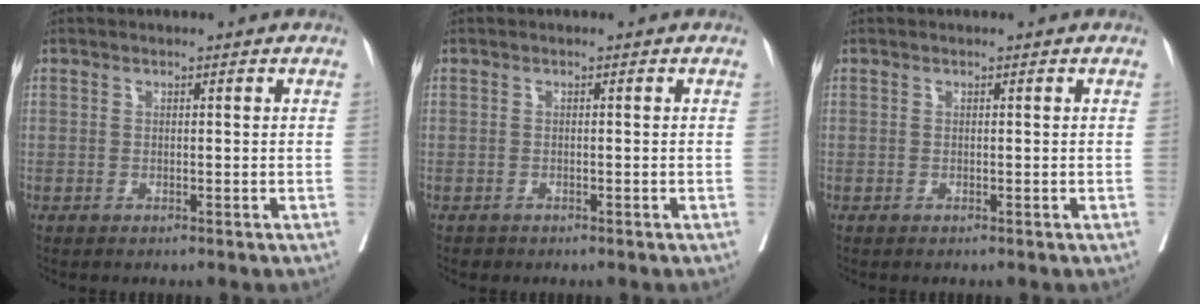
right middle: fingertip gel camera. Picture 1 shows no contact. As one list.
[{"total": 0.7, "force": [-0.5, 0.4, 0.1], "torque": [-0.004, 0.001, -0.009]}, {"total": 0.0}]